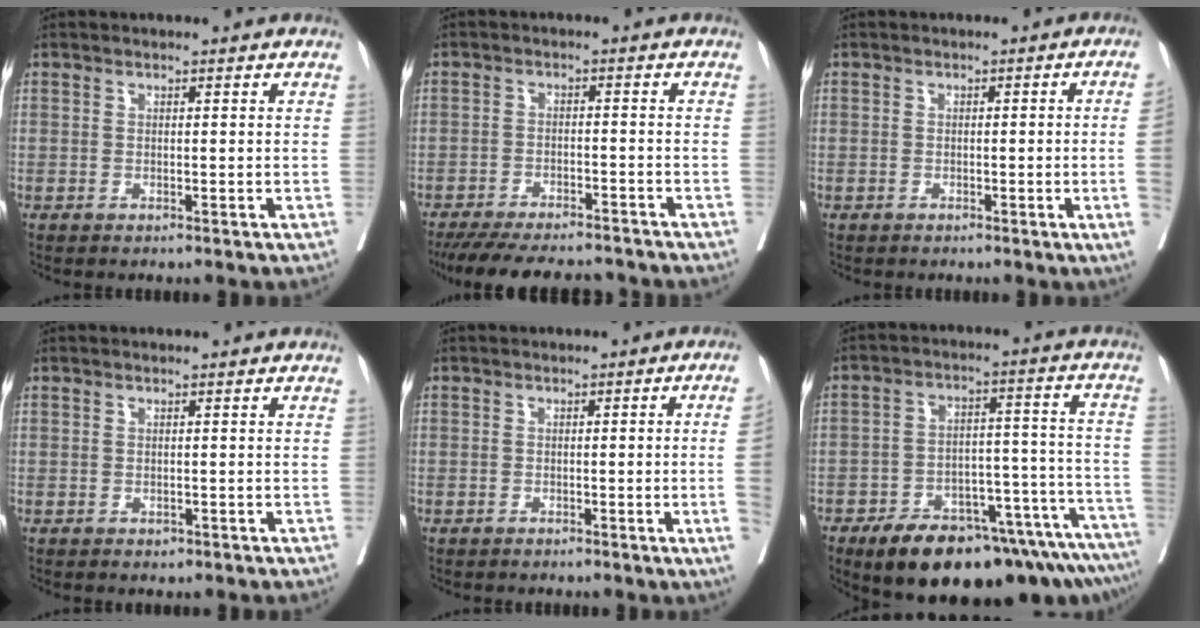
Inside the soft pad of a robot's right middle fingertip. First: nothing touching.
{"total": 15.6, "force": [-13.9, 3.3, 6.1], "torque": [-0.131, -0.018, -0.192]}
{"total": 3.9, "force": [-0.8, -0.8, 3.7], "torque": [-0.046, 0.000, -0.009]}
{"total": 0.5, "force": [-0.3, 0.4, 0.2], "torque": [-0.004, 0.001, -0.002]}
{"total": 4.8, "force": [-1.0, -1.2, 4.5], "torque": [-0.051, -0.004, -0.014]}
{"total": 21.5, "force": [-16.8, 5.6, 12.2], "torque": [-0.113, 0.023, -0.238]}